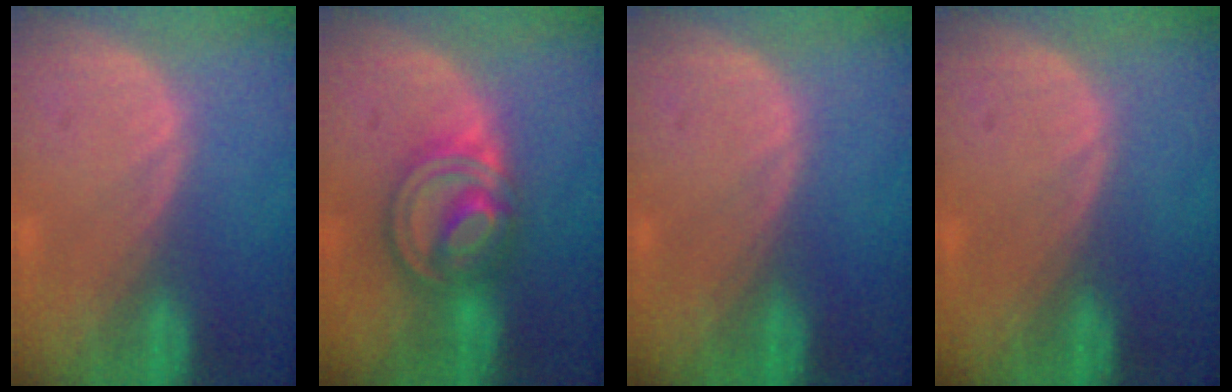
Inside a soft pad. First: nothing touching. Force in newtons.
{"total": 7.9, "press": 6.8, "slide": 3.9}
{"total": 0.0}
{"total": 0.0}